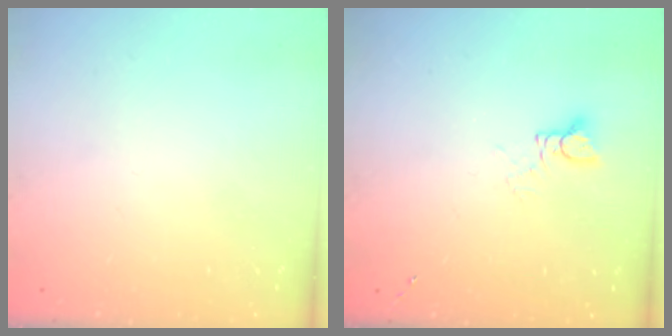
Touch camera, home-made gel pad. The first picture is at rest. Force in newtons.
{"total": 2.4, "press": 2.4, "slide": 0.3}